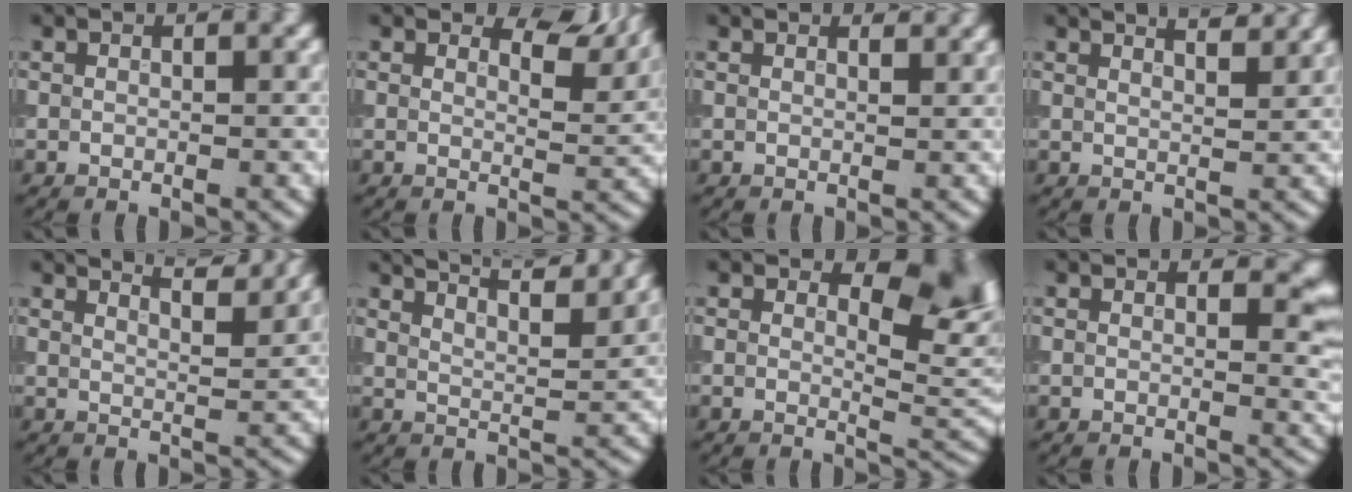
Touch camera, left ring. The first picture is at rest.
{"total": 3.7, "force": [2.8, 1.2, 2.0], "torque": [-0.028, -0.004, 0.036]}
{"total": 2.1, "force": [1.9, 0.4, 0.8], "torque": [-0.013, 0.003, 0.016]}
{"total": 5.6, "force": [4.2, 2.1, 3.1], "torque": [-0.016, 0.046, 0.019]}
{"total": 6.2, "force": [5.1, 1.7, 3.1], "torque": [-0.017, 0.030, 0.033]}
{"total": 9.9, "force": [8.0, 2.6, 5.2], "torque": [-0.046, 0.030, 0.068]}
{"total": 5.6, "force": [1.8, 3.0, 4.4], "torque": [-0.052, -0.009, 0.026]}
{"total": 2.6, "force": [0.8, 1.2, 2.1], "torque": [-0.017, -0.008, 0.010]}